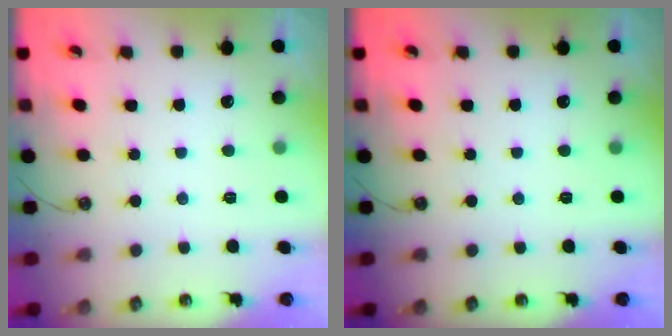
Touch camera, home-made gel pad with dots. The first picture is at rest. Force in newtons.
{"total": 0.0}